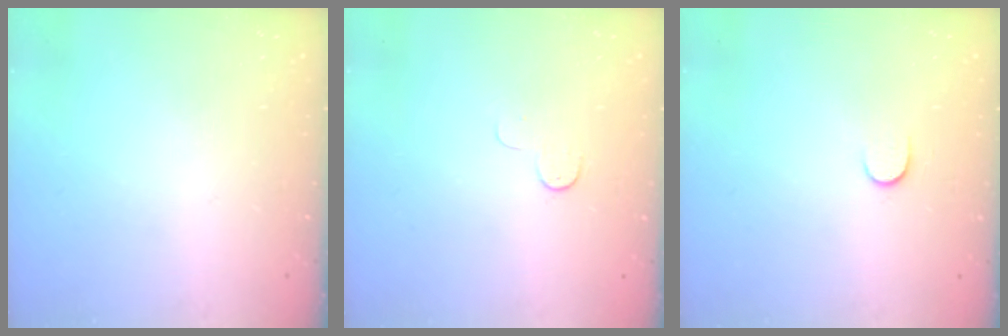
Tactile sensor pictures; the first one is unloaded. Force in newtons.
{"total": 3.8, "press": 3.8, "slide": 0.4}
{"total": 4.9, "press": 4.8, "slide": 0.6}